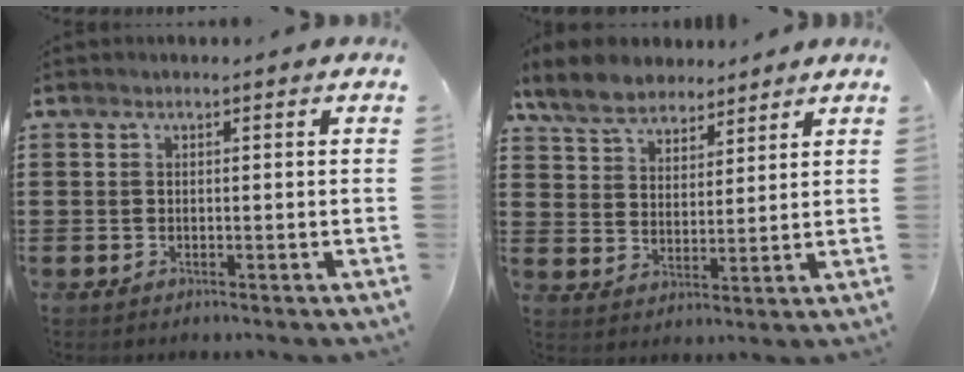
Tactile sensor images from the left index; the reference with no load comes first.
{"total": 7.1, "force": [6.1, 2.8, 2.2], "torque": [-0.069, -0.007, 0.114]}